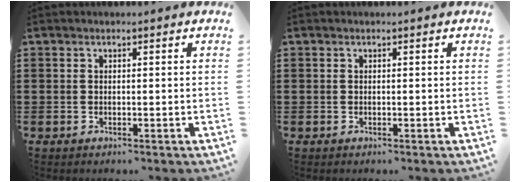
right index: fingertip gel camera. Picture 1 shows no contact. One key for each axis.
{"total": 0.0}